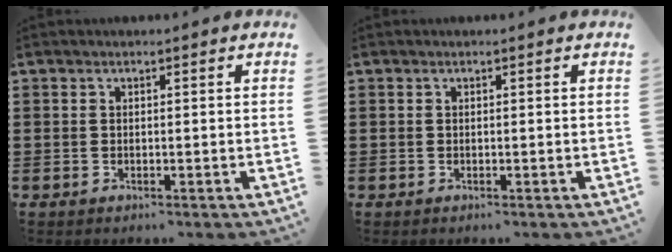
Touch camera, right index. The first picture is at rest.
{"total": 0.0}